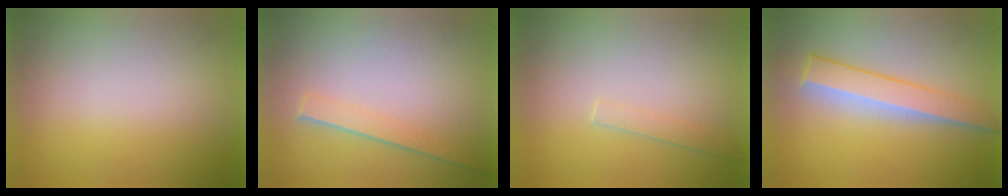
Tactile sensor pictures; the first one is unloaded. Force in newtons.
{"total": 1.6}
{"total": 1.1}
{"total": 3.2}